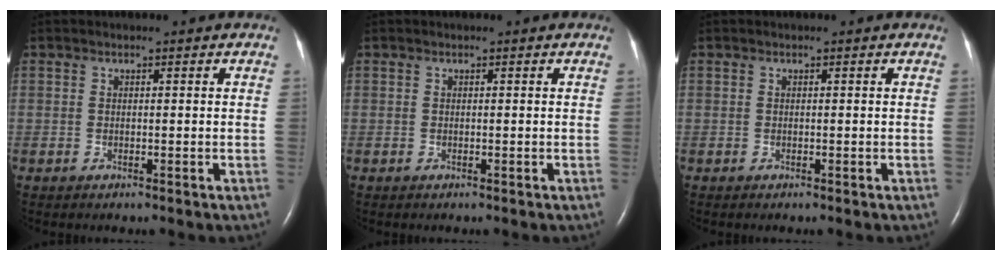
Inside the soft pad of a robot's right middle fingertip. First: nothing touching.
{"total": 0.0}
{"total": 0.0}